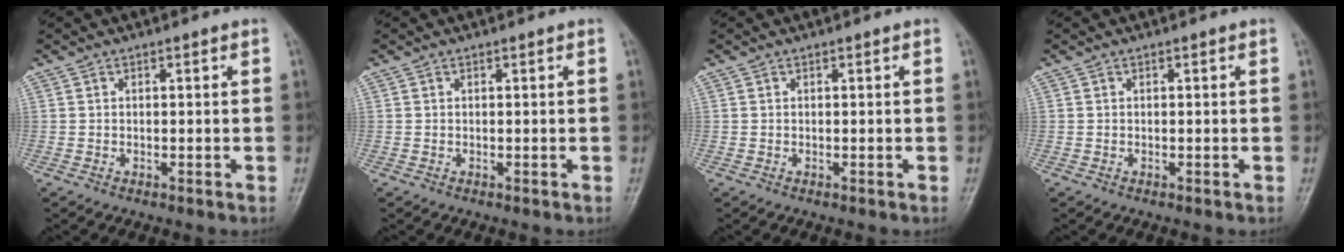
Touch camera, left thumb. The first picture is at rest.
{"total": 0.0}
{"total": 0.0}
{"total": 0.0}